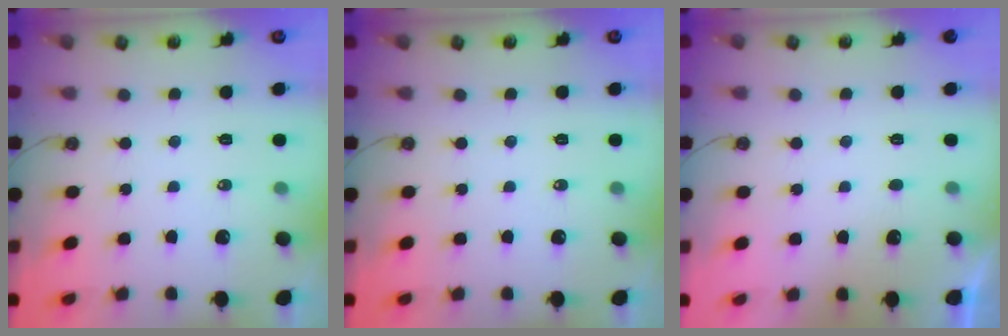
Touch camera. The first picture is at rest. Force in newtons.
{"total": 0.0}
{"total": 0.7, "press": 0.4, "slide": 0.5}